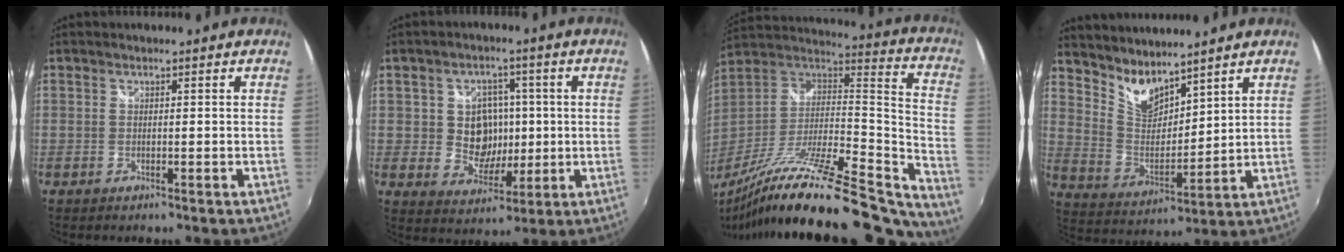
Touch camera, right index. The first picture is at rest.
{"total": 8.4, "force": [0.4, 7.6, 3.8], "torque": [-0.078, 0.011, 0.016]}
{"total": 32.6, "force": [-26.0, 6.0, 18.7], "torque": [-0.255, -0.049, -0.405]}
{"total": 9.0, "force": [7.7, 3.0, 3.7], "torque": [-0.071, -0.008, 0.155]}